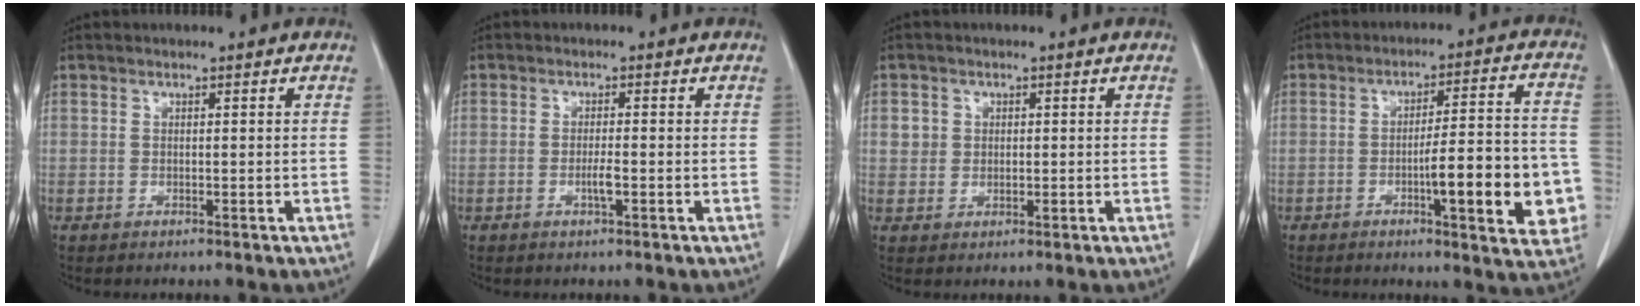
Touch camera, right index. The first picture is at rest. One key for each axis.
{"total": 0.0}
{"total": 2.7, "fx": 0.8, "fy": 2.6, "fz": 0.6, "tx": -0.008, "ty": 0.001, "tz": 0.014}
{"total": 14.0, "fx": -3.9, "fy": 2.6, "fz": 13.2, "tx": -0.166, "ty": 0.016, "tz": -0.048}